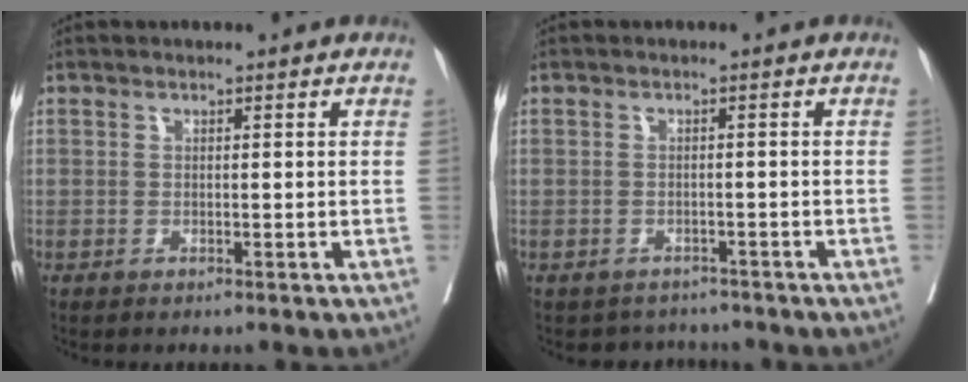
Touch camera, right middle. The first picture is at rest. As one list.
[{"total": 3.3, "force": [-3.0, 1.4, -0.6], "torque": [0.008, 0.009, -0.042]}]